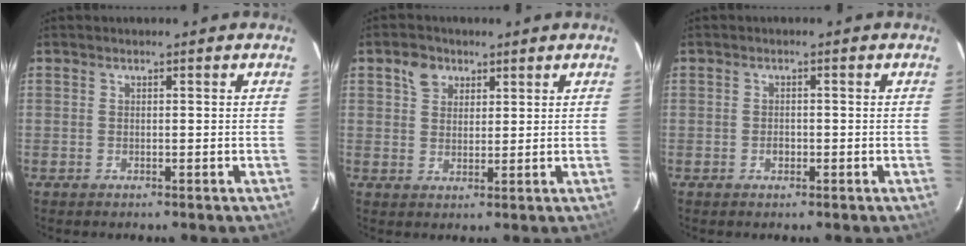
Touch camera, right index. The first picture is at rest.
{"total": 4.1, "force": [2.1, 3.2, 1.4], "torque": [-0.017, 0.015, 0.039]}
{"total": 1.3, "force": [-0.5, 0.9, 0.6], "torque": [-0.010, 0.002, -0.007]}